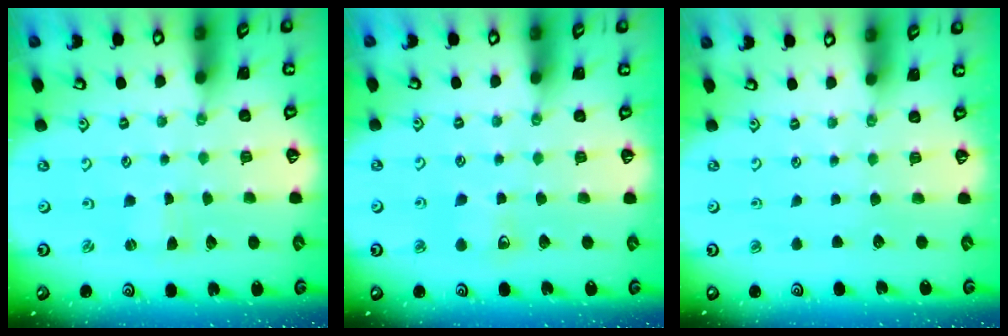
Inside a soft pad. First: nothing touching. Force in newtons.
{"total": 4.8, "press": 4.8, "slide": 0.7}
{"total": 0.0}